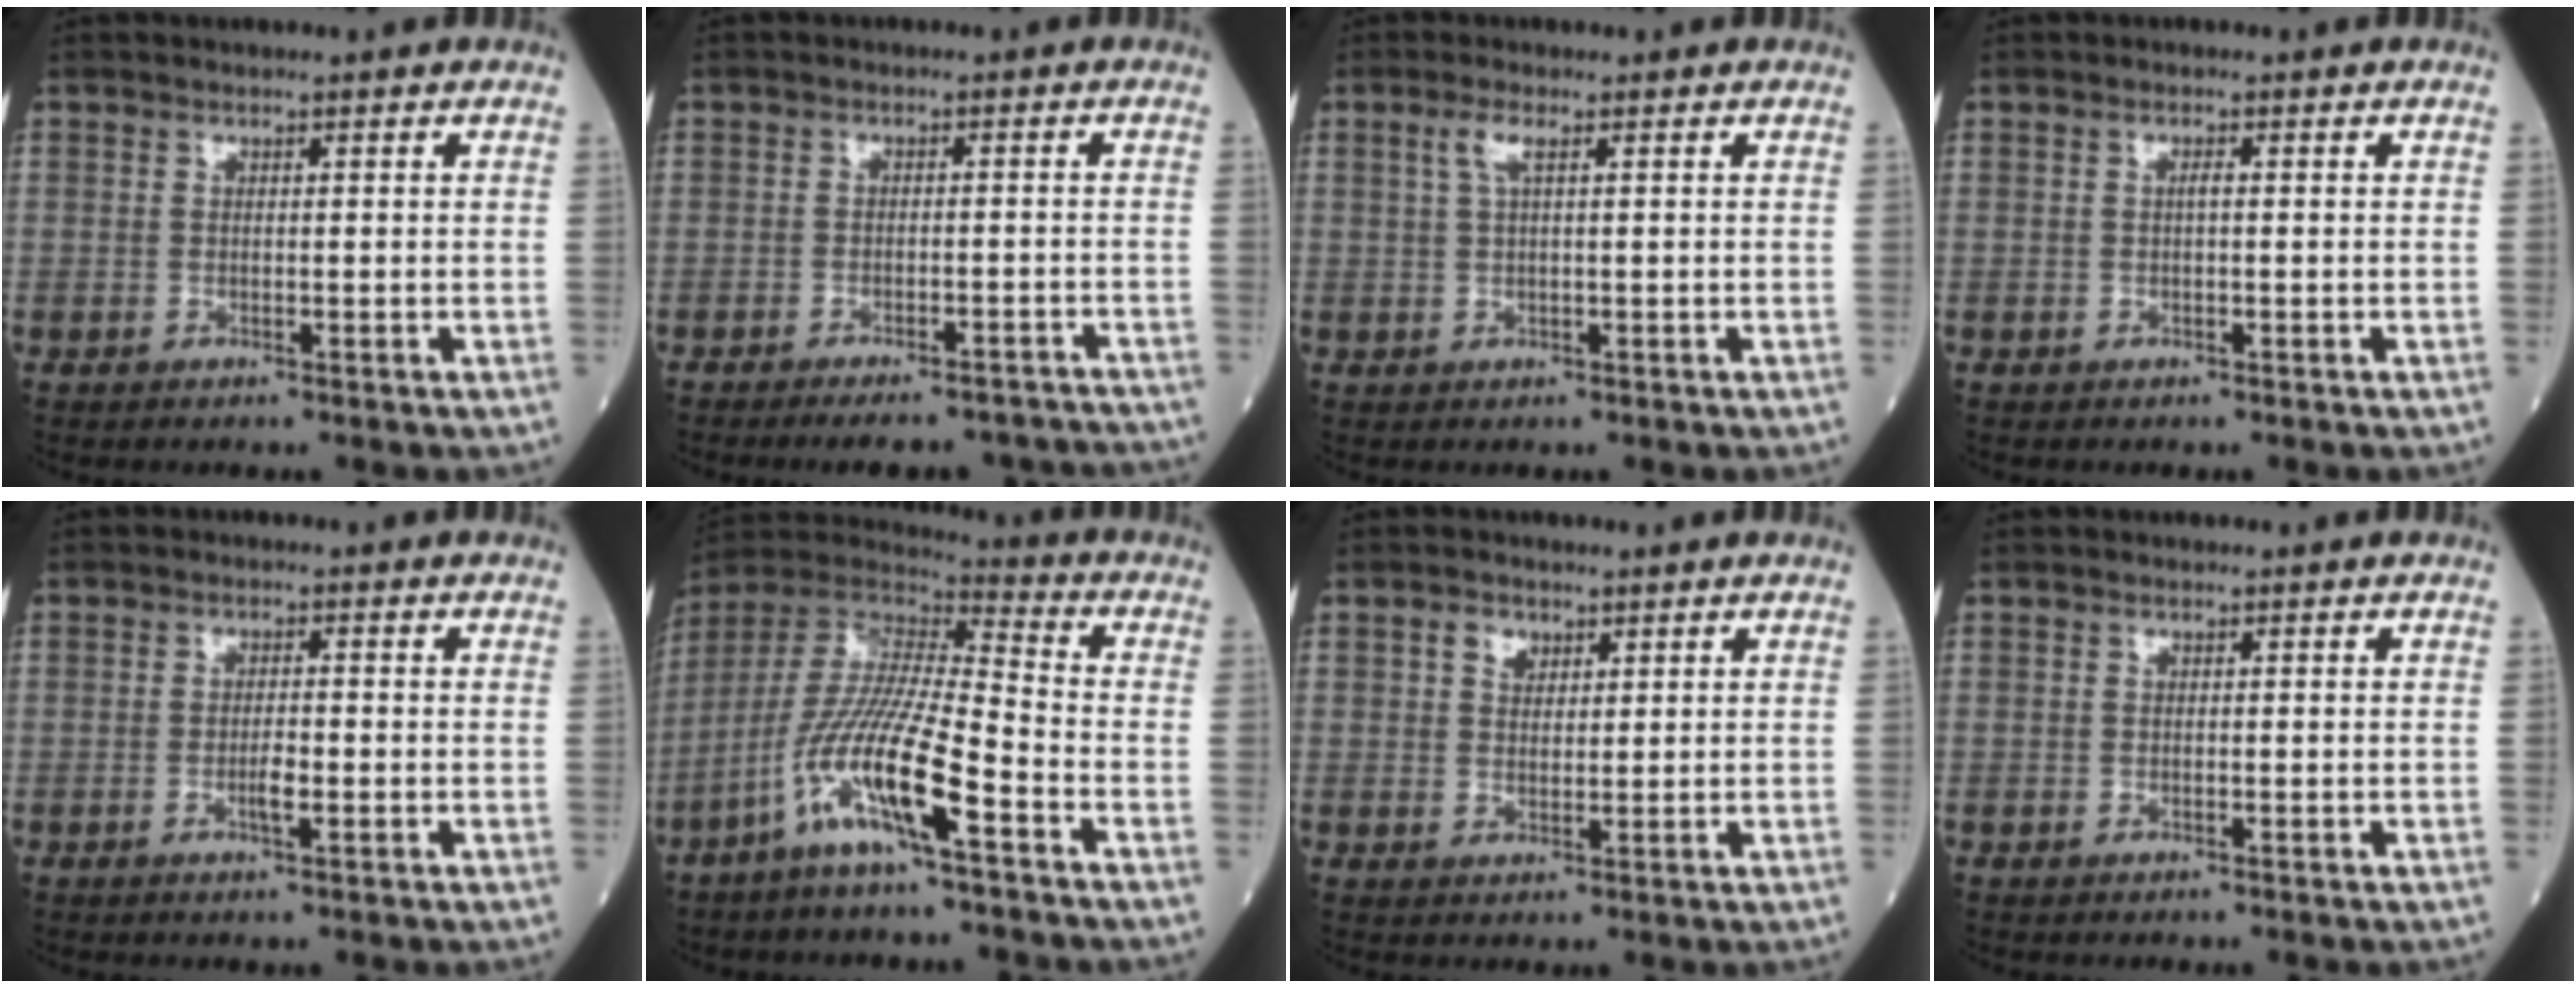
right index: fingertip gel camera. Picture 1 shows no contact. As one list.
[{"total": 10.5, "force": [-9.7, 2.4, 3.3], "torque": [-0.032, 0.008, -0.110]}, {"total": 2.2, "force": [0.9, 0.3, 2.0], "torque": [-0.052, 0.009, 0.020]}, {"total": 0.7, "force": [0.0, 0.0, 0.7], "torque": [-0.013, 0.001, -0.001]}, {"total": 2.3, "force": [-0.8, 0.4, 2.1], "torque": [-0.038, 0.001, -0.013]}, {"total": 14.4, "force": [-7.2, 1.0, 12.4], "torque": [-0.262, -0.018, -0.143]}, {"total": 2.4, "force": [1.3, 1.7, 1.1], "torque": [-0.022, 0.004, 0.023]}, {"total": 0.0}]